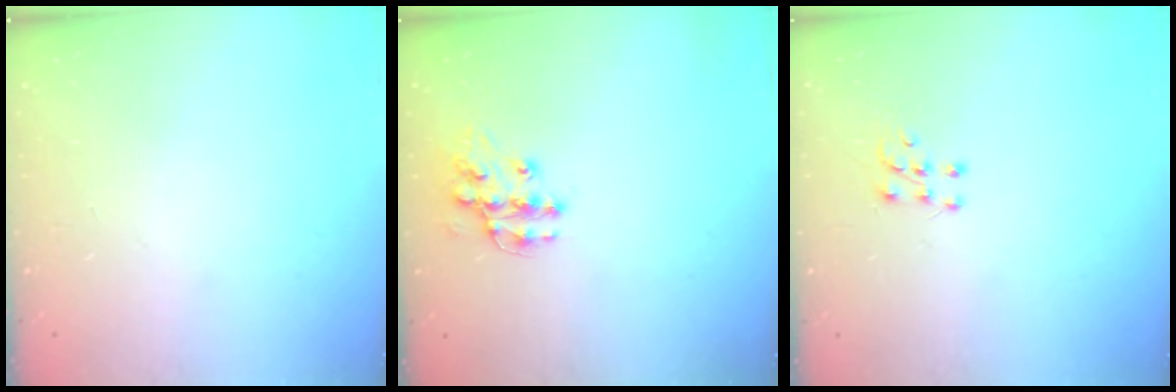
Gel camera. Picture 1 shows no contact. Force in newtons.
{"total": 12.2, "press": 12.2, "slide": 0.9}
{"total": 6.0, "press": 5.9, "slide": 0.4}